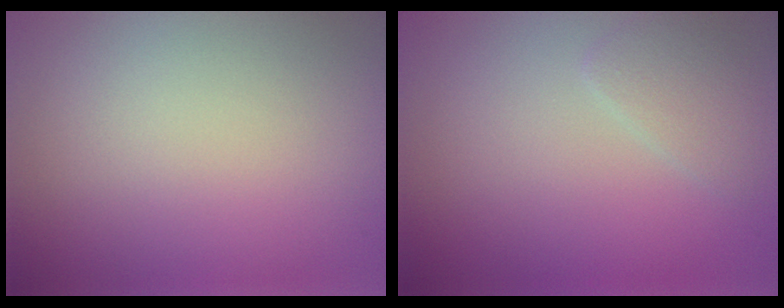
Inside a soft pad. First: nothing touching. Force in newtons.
{"total": 1.8, "press": 1.8, "slide": 0.1}